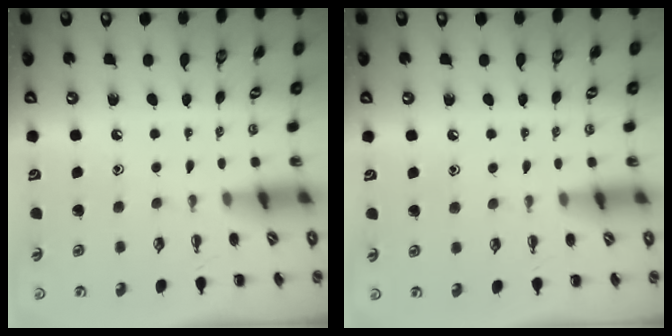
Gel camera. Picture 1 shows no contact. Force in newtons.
{"total": 4.6, "press": 4.4, "slide": 1.3}